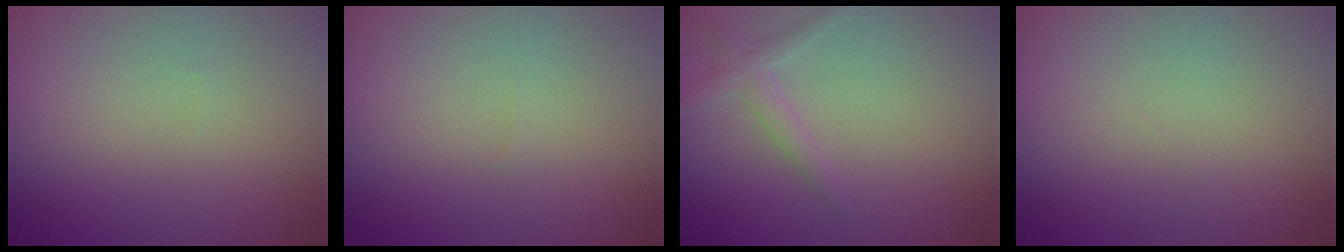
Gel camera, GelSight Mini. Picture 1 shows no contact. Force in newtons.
{"total": 0.0}
{"total": 1.6, "press": 1.6, "slide": 0.1}
{"total": 0.0}